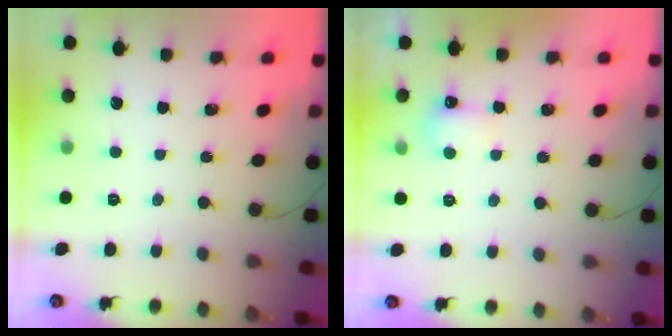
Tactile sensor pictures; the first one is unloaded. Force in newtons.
{"total": 4.6, "press": 4.4, "slide": 1.3}